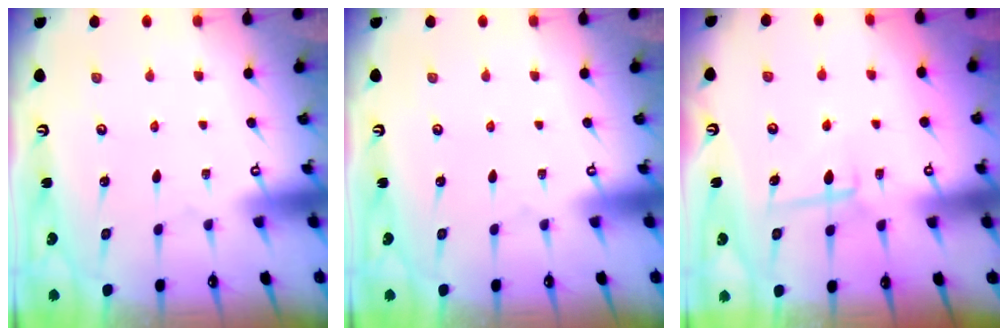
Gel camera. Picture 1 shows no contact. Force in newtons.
{"total": 0.0}
{"total": 6.6, "press": 6.5, "slide": 1.0}